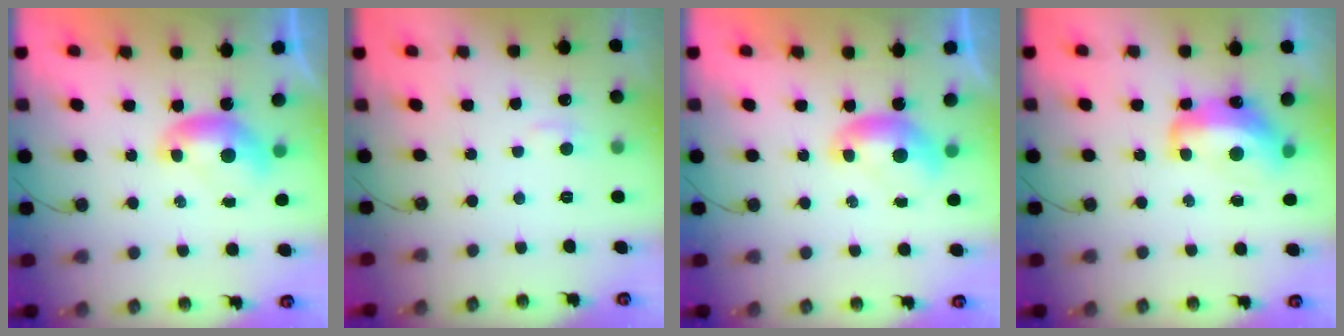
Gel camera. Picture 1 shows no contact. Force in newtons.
{"total": 1.8, "press": 1.7, "slide": 0.6}
{"total": 0.0}
{"total": 6.9, "press": 6.8, "slide": 1.0}